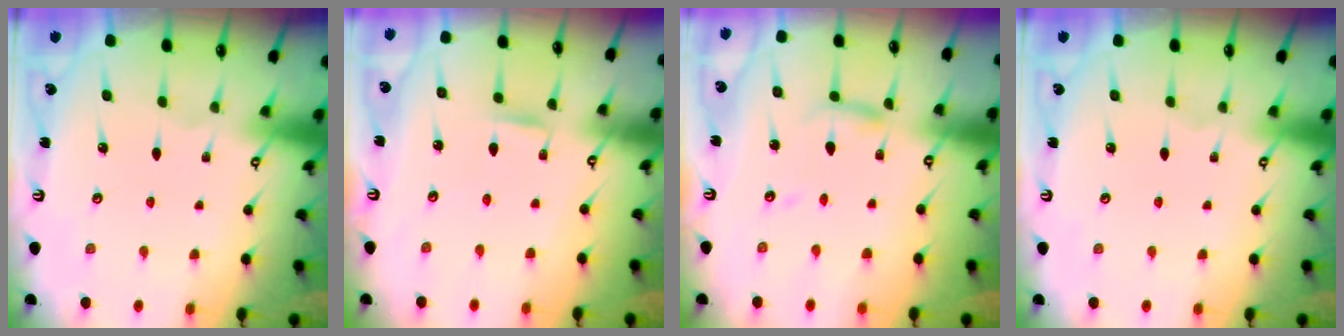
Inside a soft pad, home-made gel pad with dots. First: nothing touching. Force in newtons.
{"total": 1.3, "press": 1.3, "slide": 0.2}
{"total": 5.3, "press": 5.2, "slide": 0.4}
{"total": 0.0}